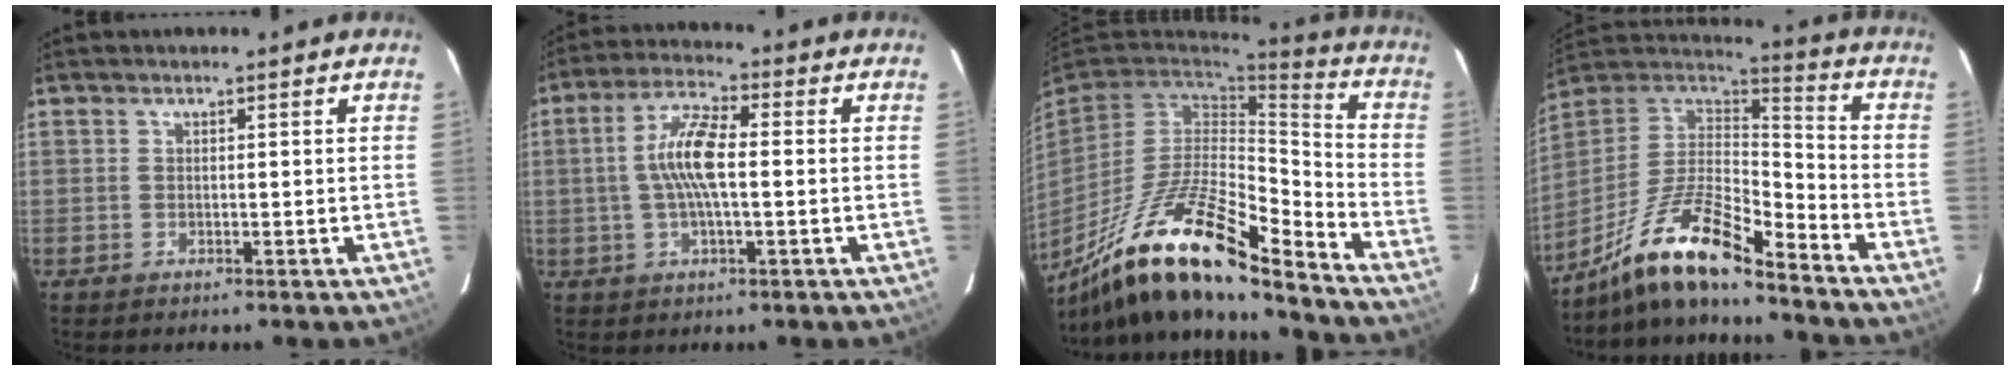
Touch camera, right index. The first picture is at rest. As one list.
[{"total": 8.8, "force": [-0.1, 2.4, 8.5], "torque": [-0.168, 0.012, -0.002]}, {"total": 22.1, "force": [-15.3, 4.8, 15.3], "torque": [-0.285, -0.030, -0.277]}, {"total": 16.2, "force": [-12.5, 3.0, 10.0], "torque": [-0.203, -0.008, -0.241]}]